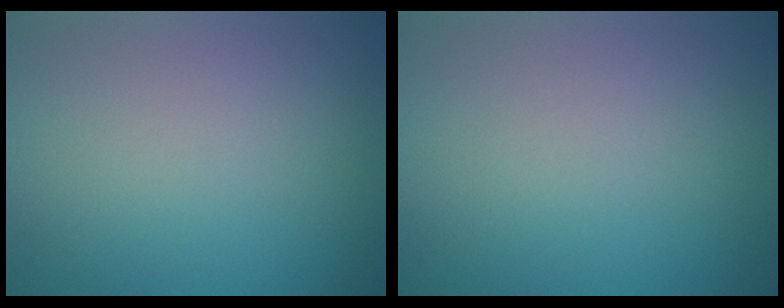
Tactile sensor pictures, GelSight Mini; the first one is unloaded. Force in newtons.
{"total": 0.0}